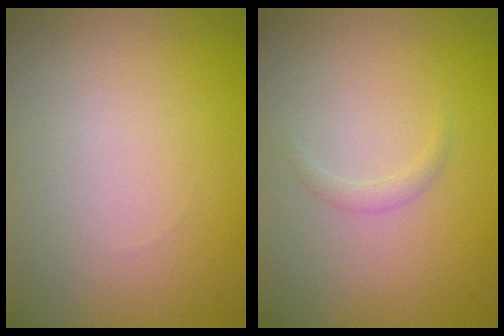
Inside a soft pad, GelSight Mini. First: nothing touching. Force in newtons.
{"total": 0.8, "press": 0.8, "slide": 0.1}